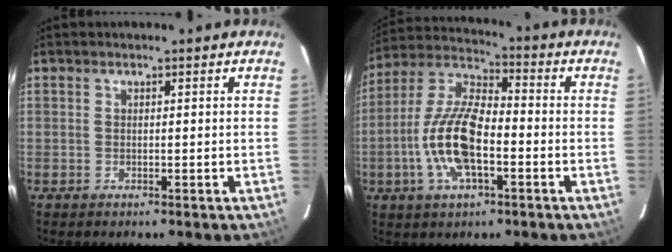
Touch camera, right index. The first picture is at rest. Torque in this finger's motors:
{"motor_torque": [2.08, -0.06, 0.84, 0.11]}